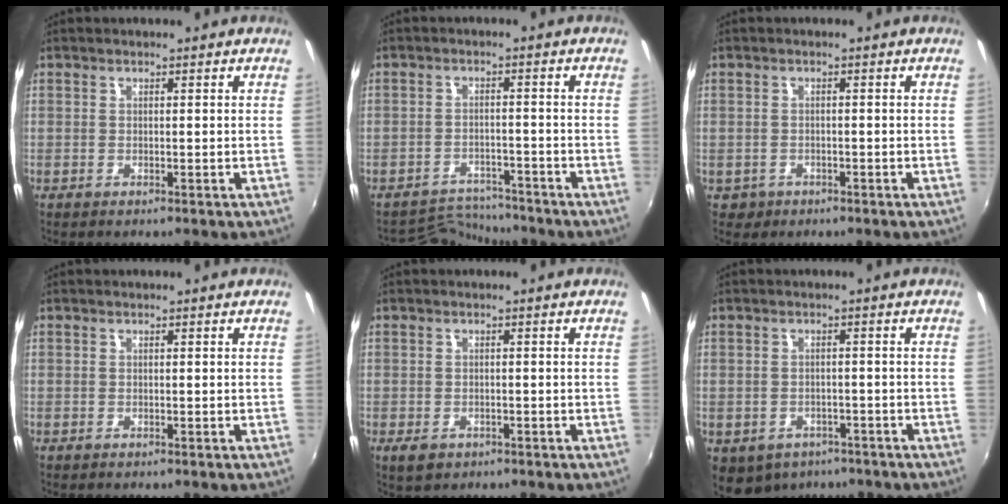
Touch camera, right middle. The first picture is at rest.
{"total": 6.3, "force": [-6.3, 0.4, -0.7], "torque": [-0.008, 0.008, -0.107]}
{"total": 2.9, "force": [-1.2, 2.4, 0.9], "torque": [-0.027, -0.001, -0.012]}
{"total": 0.0}
{"total": 3.0, "force": [-1.6, 2.0, 1.6], "torque": [-0.032, -0.006, -0.022]}
{"total": 8.7, "force": [-5.4, 5.9, 3.4], "torque": [-0.086, -0.017, -0.062]}